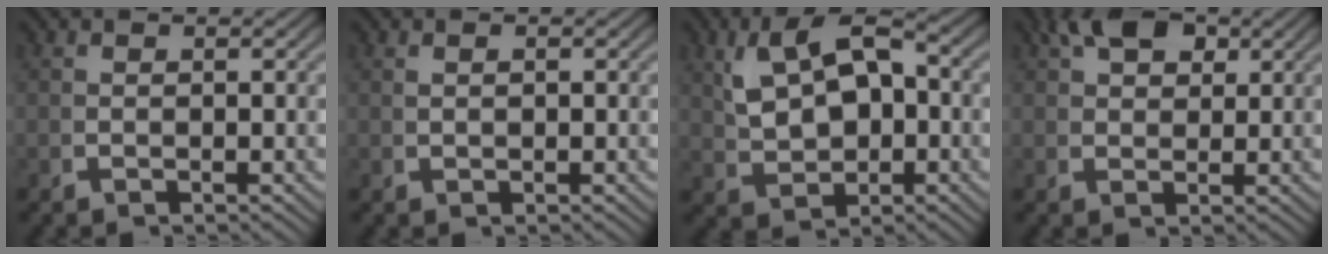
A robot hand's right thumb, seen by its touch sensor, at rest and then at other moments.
{"total": 0.6, "force": [0.4, -0.1, 0.4], "torque": [-0.006, 0.001, 0.013]}
{"total": 7.9, "force": [1.3, 4.8, 6.1], "torque": [-0.112, -0.012, 0.042]}
{"total": 4.5, "force": [3.0, 2.1, 2.7], "torque": [-0.036, 0.002, 0.057]}